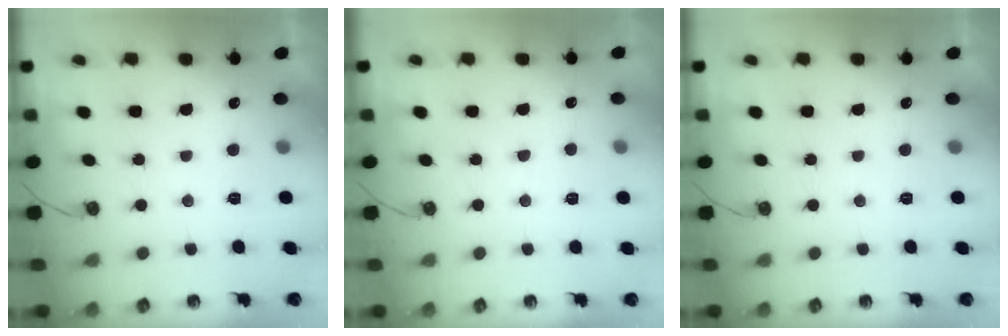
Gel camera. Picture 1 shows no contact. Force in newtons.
{"total": 2.8, "press": 2.8, "slide": 0.4}
{"total": 0.0}